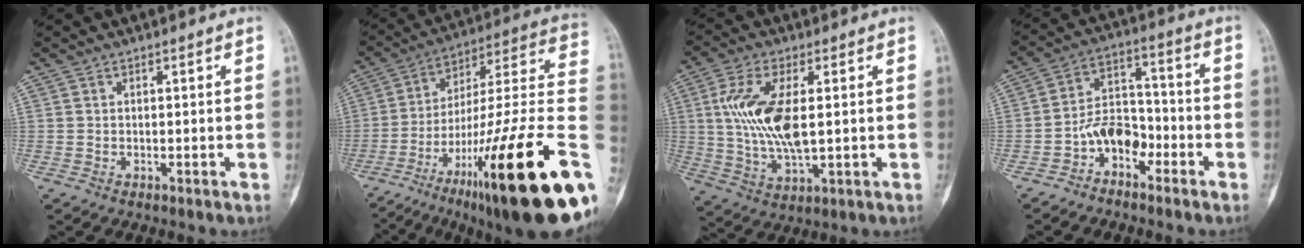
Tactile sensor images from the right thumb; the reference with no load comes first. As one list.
[{"total": 33.8, "force": [-11.8, 6.5, 31.0], "torque": [-0.403, 0.051, -0.185]}, {"total": 12.9, "force": [1.6, 5.3, 11.7], "torque": [-0.246, -0.012, 0.036]}, {"total": 7.9, "force": [-4.1, 5.1, 4.5], "torque": [-0.059, 0.052, -0.085]}]